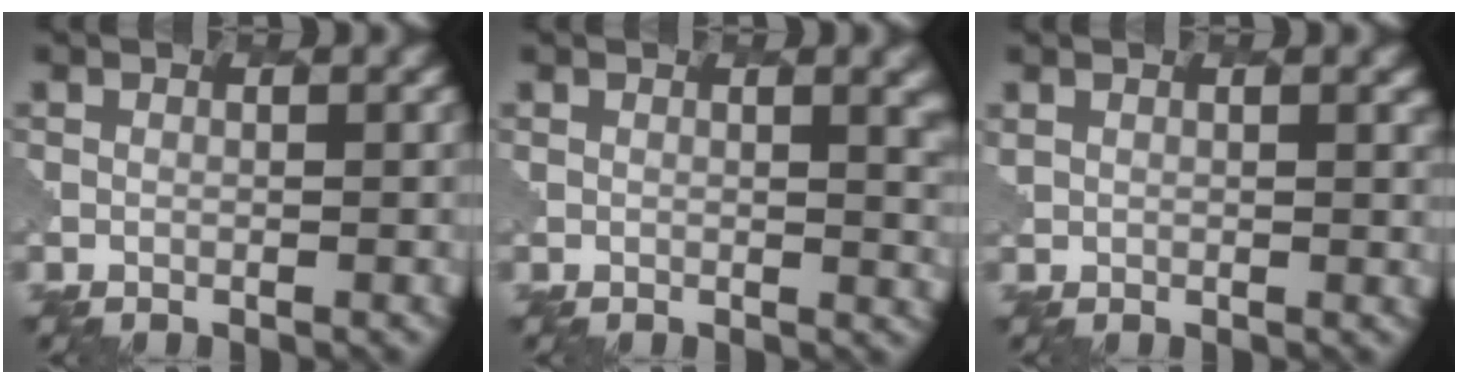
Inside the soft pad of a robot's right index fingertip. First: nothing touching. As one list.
[{"total": 4.4, "force": [1.4, 2.1, 3.6], "torque": [-0.010, 0.004, 0.018]}, {"total": 1.1, "force": [0.9, 0.4, 0.4], "torque": [-0.005, -0.004, 0.018]}]